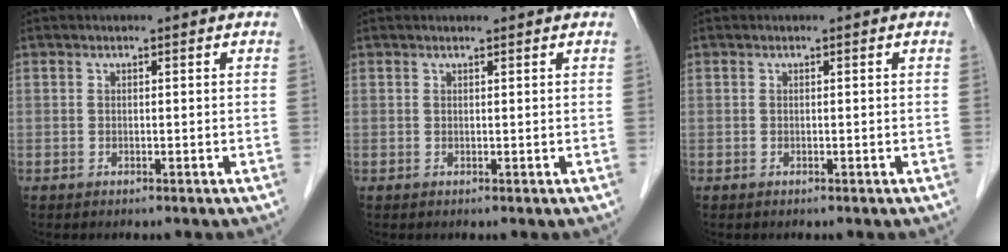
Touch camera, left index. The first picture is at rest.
{"total": 1.5, "force": [1.4, 0.1, 0.5], "torque": [-0.011, 0.014, 0.021]}
{"total": 0.0}